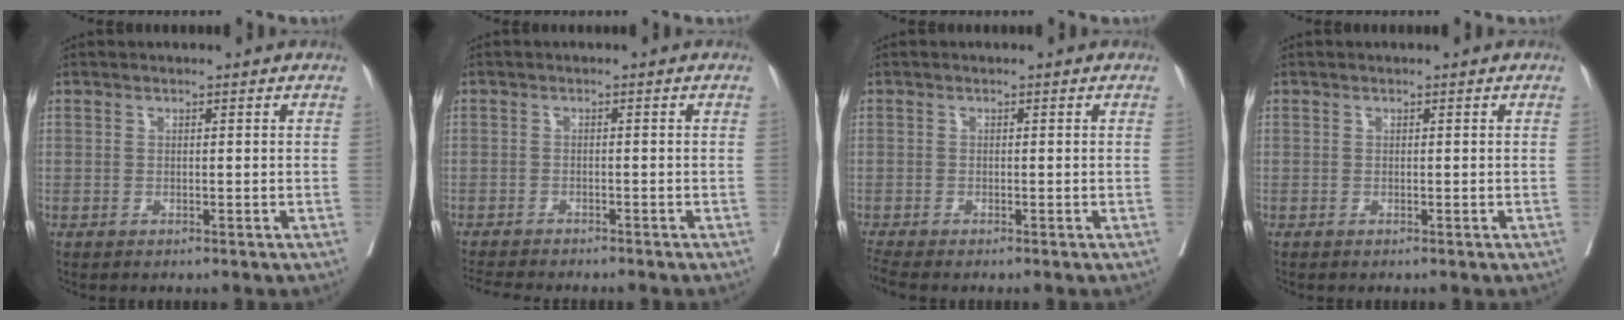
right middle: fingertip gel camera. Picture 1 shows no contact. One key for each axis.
{"total": 7.4, "fx": -6.7, "fy": 1.0, "fz": 3.0, "tx": -0.047, "ty": -0.010, "tz": -0.100}
{"total": 1.7, "fx": -1.5, "fy": -0.4, "fz": 0.4, "tx": -0.016, "ty": -0.009, "tz": -0.034}
{"total": 0.0}